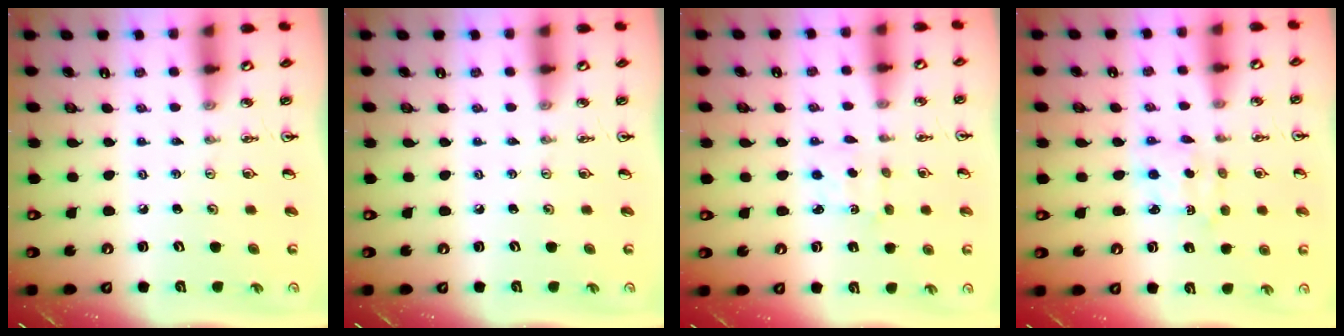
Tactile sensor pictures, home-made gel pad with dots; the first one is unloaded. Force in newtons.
{"total": 0.0}
{"total": 2.6, "press": 2.5, "slide": 0.3}
{"total": 2.3, "press": 2.3, "slide": 0.2}